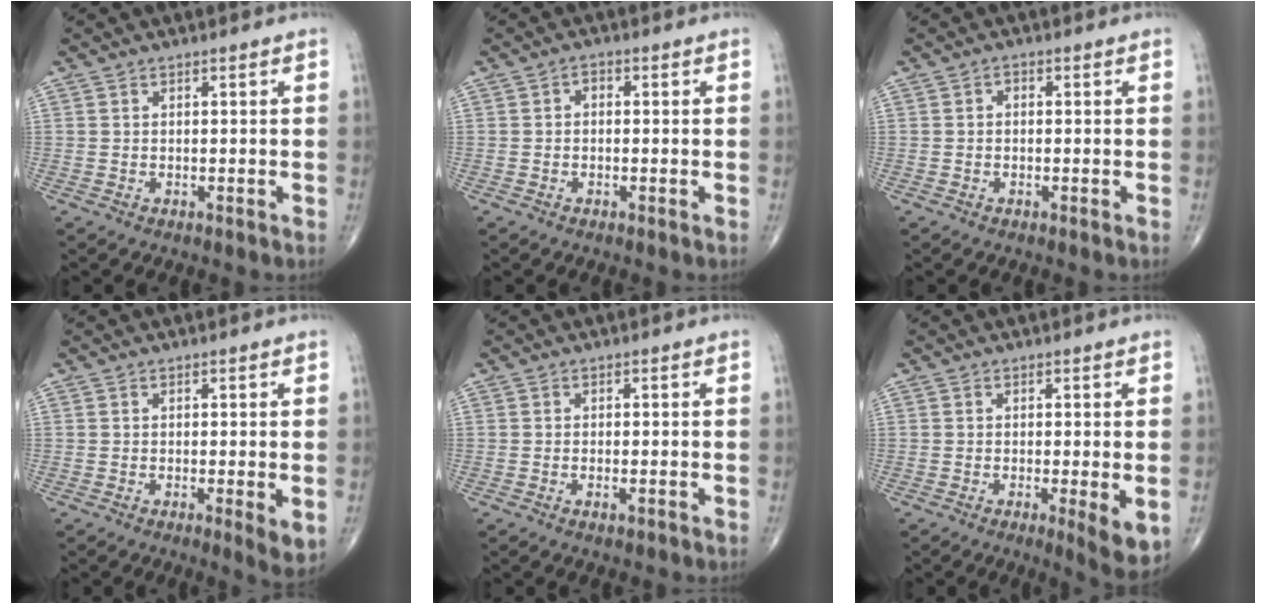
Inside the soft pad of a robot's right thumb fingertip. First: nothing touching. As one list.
[{"total": 1.5, "force": [-0.1, 1.1, 1.0], "torque": [-0.005, 0.007, -0.010]}, {"total": 1.0, "force": [-0.1, 0.8, 0.7], "torque": [-0.003, 0.003, -0.009]}, {"total": 3.7, "force": [-0.4, 0.8, 3.6], "torque": [-0.057, -0.015, -0.008]}, {"total": 1.2, "force": [-0.5, 0.4, 1.0], "torque": [-0.018, -0.002, -0.008]}, {"total": 5.6, "force": [-1.0, 1.2, 5.4], "torque": [-0.081, -0.019, -0.016]}]